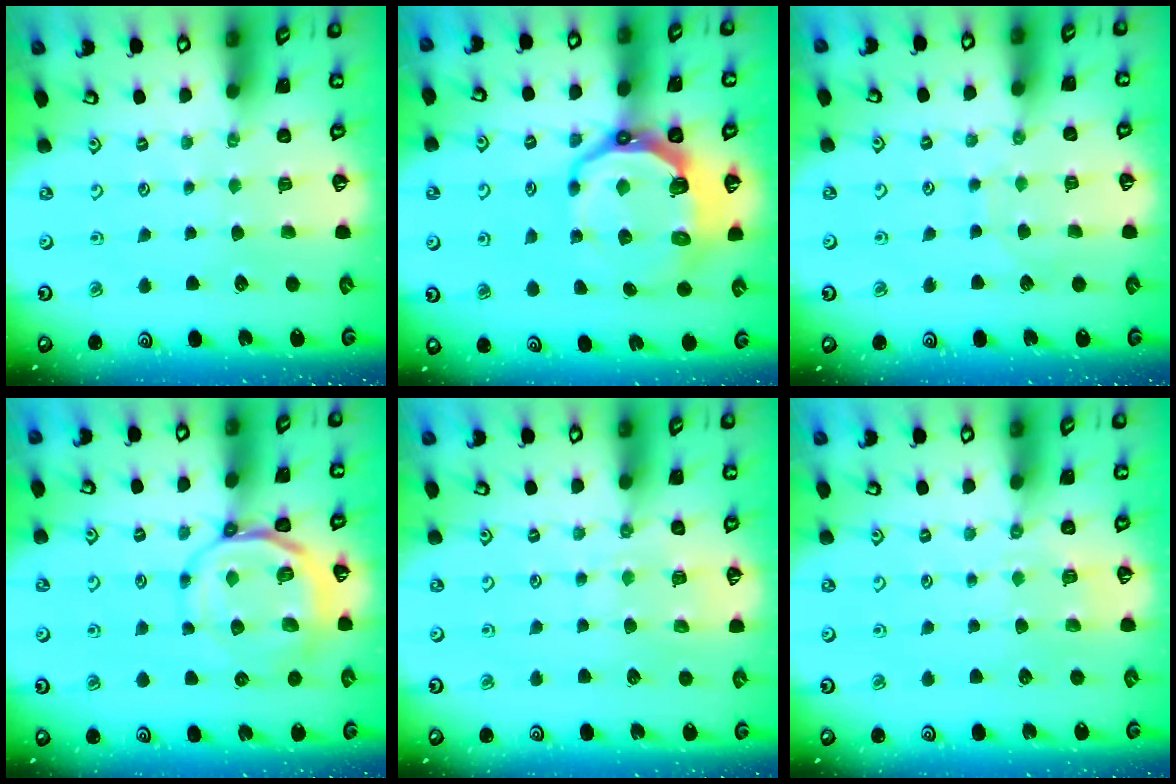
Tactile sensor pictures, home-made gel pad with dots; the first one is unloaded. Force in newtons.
{"total": 12.8, "press": 11.8, "slide": 4.8}
{"total": 6.3, "press": 6.3, "slide": 0.2}
{"total": 9.9, "press": 9.7, "slide": 1.8}
{"total": 6.0, "press": 5.9, "slide": 0.7}
{"total": 3.4, "press": 3.2, "slide": 1.1}